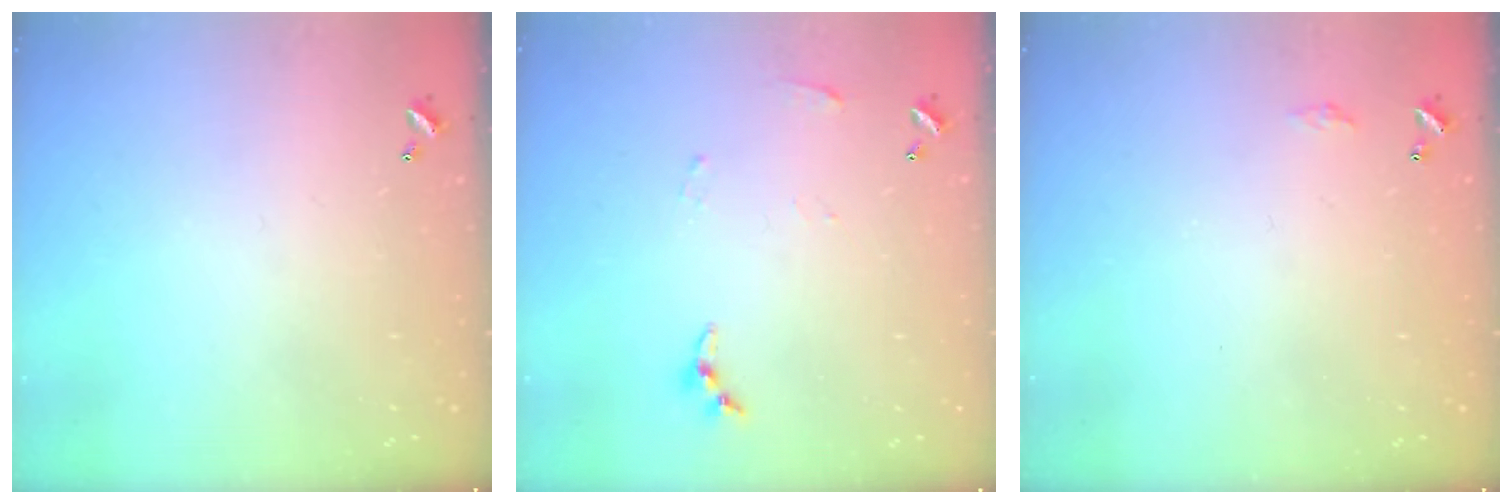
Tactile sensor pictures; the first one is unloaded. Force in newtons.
{"total": 4.5, "press": 4.5, "slide": 0.1}
{"total": 2.8, "press": 2.8, "slide": 0.4}